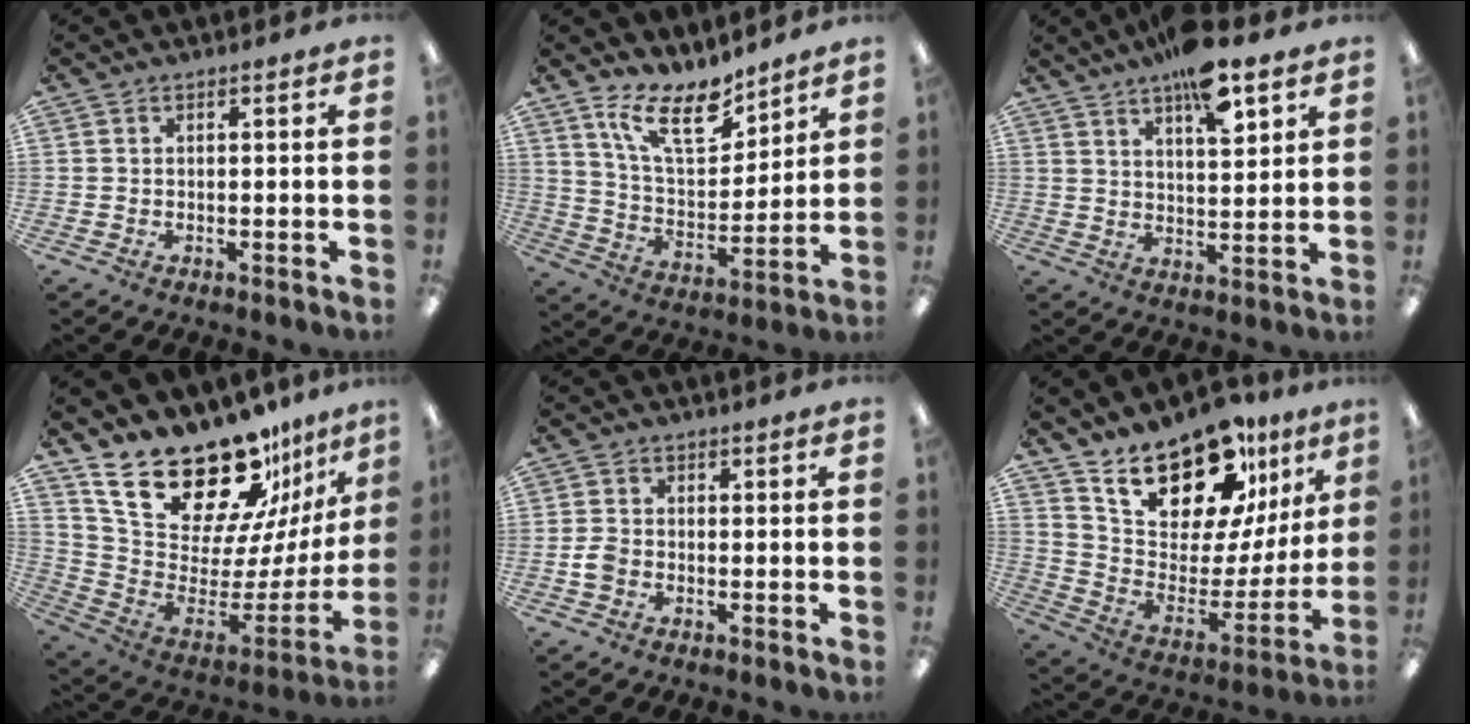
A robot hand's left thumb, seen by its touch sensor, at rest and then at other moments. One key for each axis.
{"total": 15.5, "fx": 11.2, "fy": 6.0, "fz": 8.8, "tx": -0.159, "ty": -0.057, "tz": 0.200}
{"total": 10.8, "fx": 7.6, "fy": 3.3, "fz": 7.0, "tx": -0.106, "ty": -0.037, "tz": 0.128}
{"total": 26.7, "fx": 21.2, "fy": 9.7, "fz": 13.1, "tx": -0.214, "ty": -0.156, "tz": 0.385}
{"total": 3.0, "fx": -0.9, "fy": 2.3, "fz": 1.7, "tx": -0.029, "ty": 0.008, "tz": -0.016}
{"total": 21.9, "fx": 17.8, "fy": 8.4, "fz": 9.5, "tx": -0.160, "ty": -0.125, "tz": 0.313}